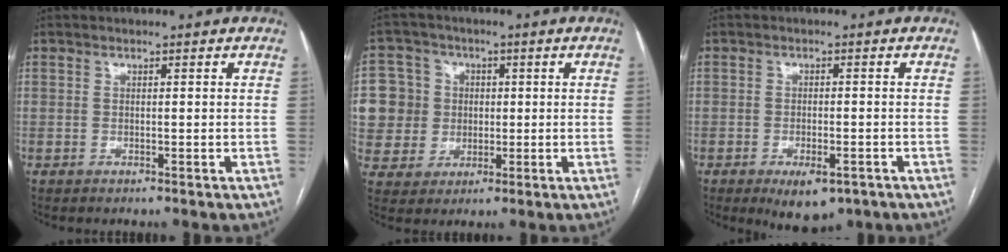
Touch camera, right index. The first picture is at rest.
{"total": 10.6, "force": [1.1, 10.5, 1.6], "torque": [-0.049, 0.039, 0.034]}
{"total": 5.9, "force": [-3.4, 2.4, 4.2], "torque": [-0.061, -0.007, -0.040]}